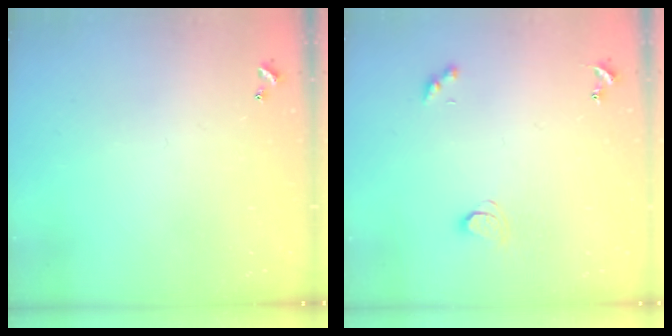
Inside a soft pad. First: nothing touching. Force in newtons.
{"total": 1.7, "press": 1.7, "slide": 0.3}